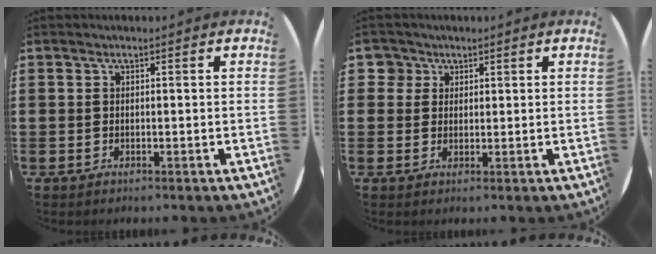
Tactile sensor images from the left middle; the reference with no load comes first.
{"total": 2.6, "force": [1.7, 2.0, 0.3], "torque": [0.004, 0.002, 0.028]}